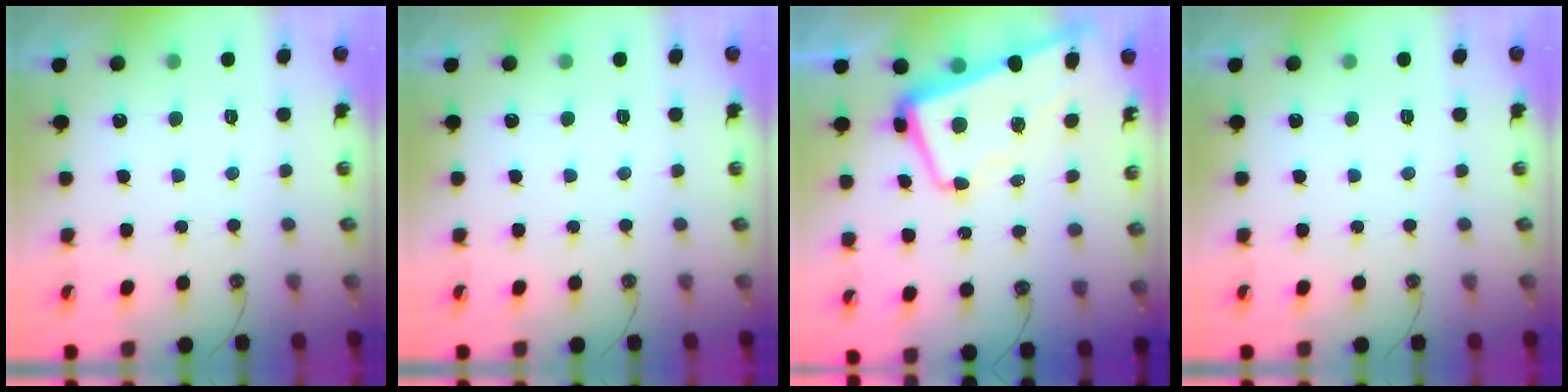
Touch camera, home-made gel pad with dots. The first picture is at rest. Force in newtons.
{"total": 0.0}
{"total": 2.6, "press": 2.4, "slide": 1.1}
{"total": 0.0}